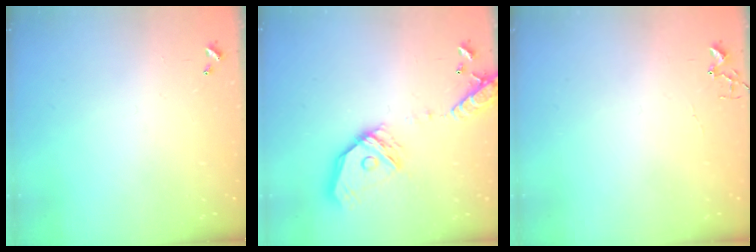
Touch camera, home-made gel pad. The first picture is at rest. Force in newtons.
{"total": 17.7, "press": 17.4, "slide": 3.0}
{"total": 4.1, "press": 4.1, "slide": 0.5}